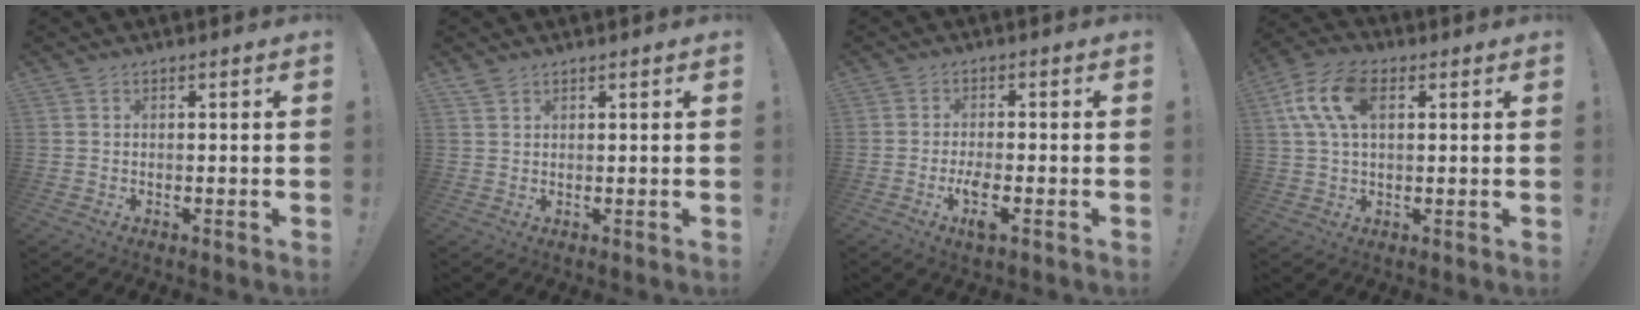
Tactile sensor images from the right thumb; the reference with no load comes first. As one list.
[{"total": 1.8, "force": [1.4, 0.8, 0.8], "torque": [-0.016, -0.004, 0.027]}, {"total": 5.2, "force": [-2.2, 1.3, 4.5], "torque": [-0.090, 0.000, -0.035]}, {"total": 13.0, "force": [3.7, 7.5, 10.0], "torque": [-0.193, 0.007, 0.070]}]